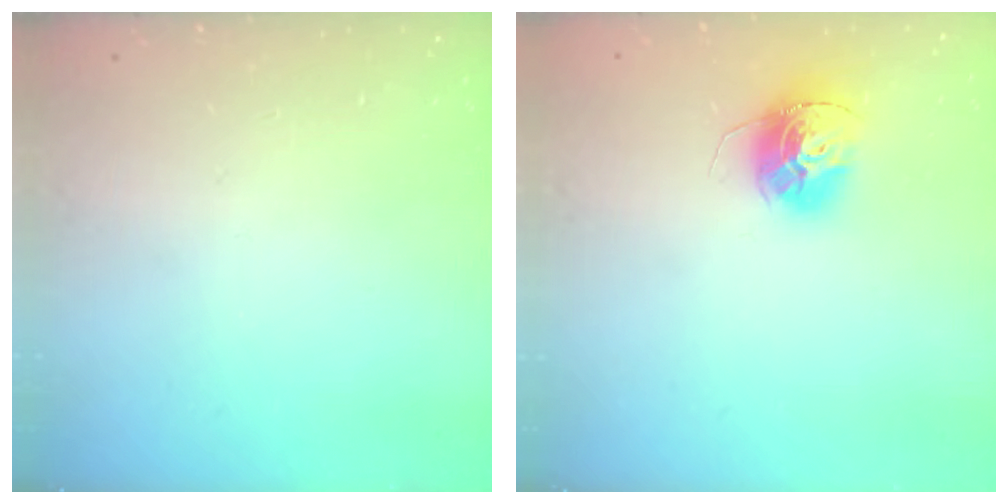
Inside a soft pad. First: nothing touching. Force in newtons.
{"total": 13.0, "press": 12.9, "slide": 1.2}